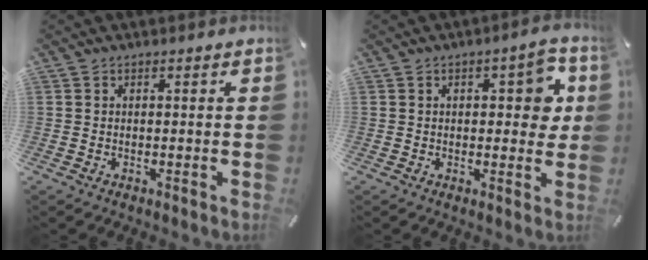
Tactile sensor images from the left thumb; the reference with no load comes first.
{"total": 8.0, "force": [1.7, 3.9, 6.8], "torque": [-0.073, -0.007, 0.018]}